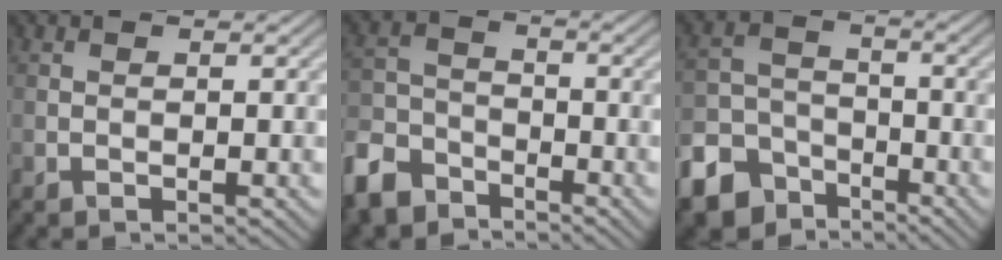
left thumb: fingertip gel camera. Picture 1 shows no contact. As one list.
[{"total": 8.2, "force": [-6.2, 4.3, 3.1], "torque": [-0.078, -0.009, -0.141]}, {"total": 9.7, "force": [-6.6, 6.3, 3.3], "torque": [-0.076, -0.023, -0.124]}]